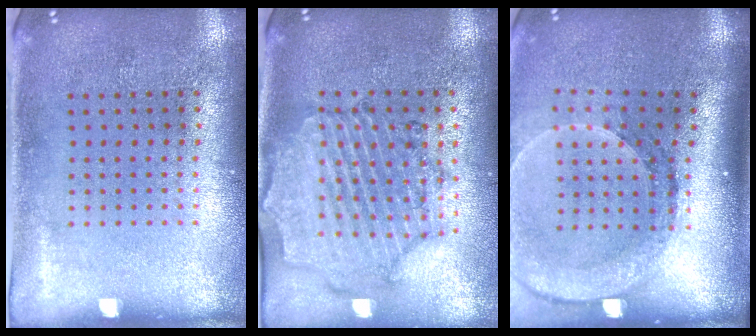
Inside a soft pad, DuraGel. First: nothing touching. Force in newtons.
{"total": 1.7, "press": 1.6, "slide": 0.3}
{"total": 2.8, "press": 2.1, "slide": 1.9}